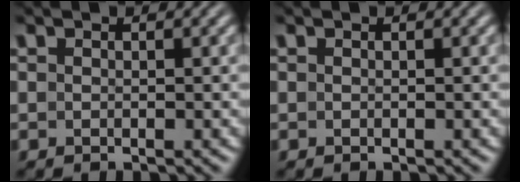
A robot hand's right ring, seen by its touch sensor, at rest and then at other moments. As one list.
[{"total": 0.0}]